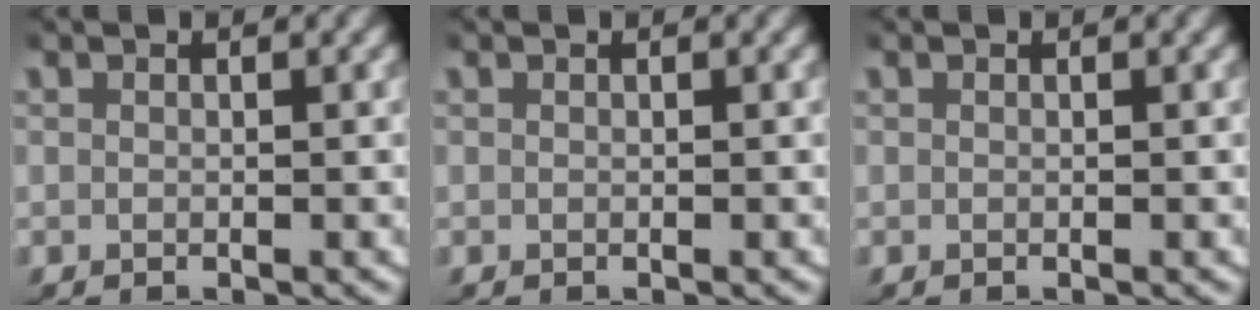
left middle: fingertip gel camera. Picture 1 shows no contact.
{"total": 0.0}
{"total": 0.0}